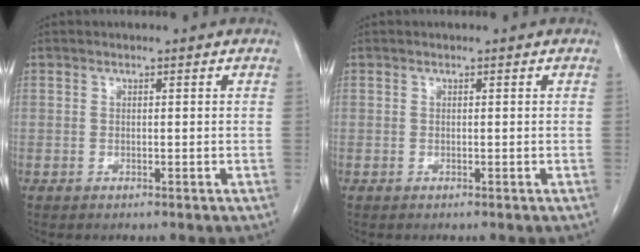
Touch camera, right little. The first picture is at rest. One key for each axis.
{"total": 0.0}